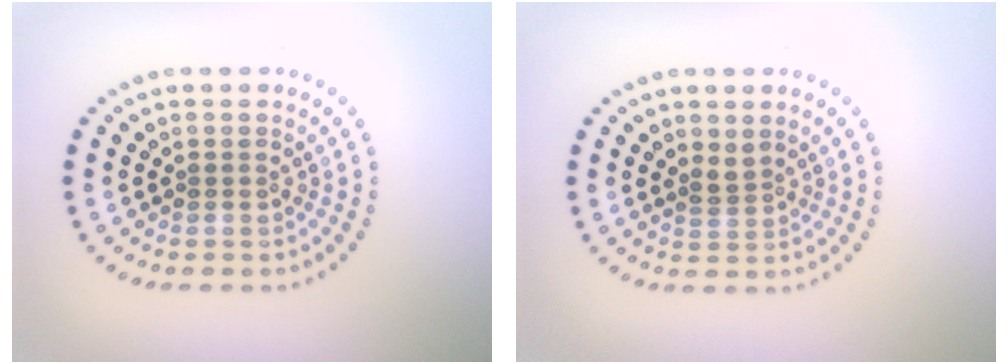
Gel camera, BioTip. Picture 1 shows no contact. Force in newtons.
{"total": 1.1, "press": 0.7, "slide": 0.8}